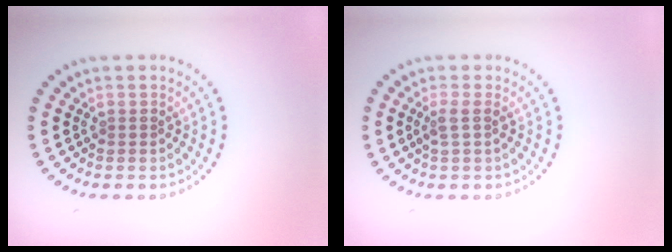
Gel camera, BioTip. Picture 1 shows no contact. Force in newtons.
{"total": 1.5, "press": 1.1, "slide": 0.9}